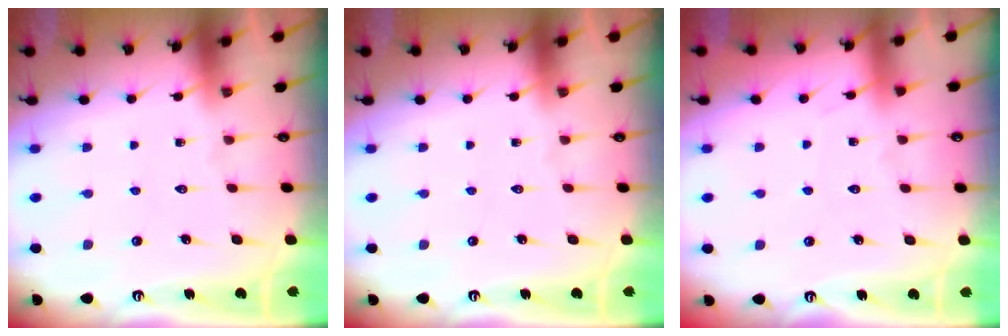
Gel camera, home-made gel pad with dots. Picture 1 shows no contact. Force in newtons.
{"total": 0.0}
{"total": 3.9, "press": 3.9, "slide": 0.5}